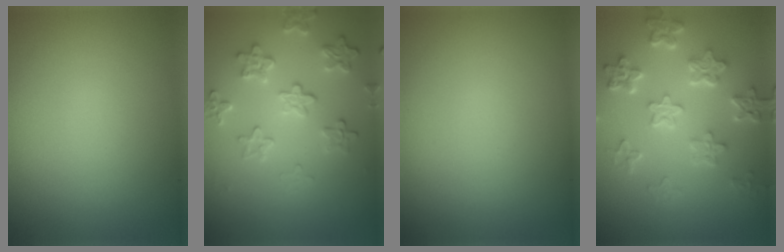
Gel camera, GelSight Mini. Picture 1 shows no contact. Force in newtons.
{"total": 3.9, "press": 3.2, "slide": 2.2}
{"total": 0.0}
{"total": 5.7, "press": 4.4, "slide": 3.7}